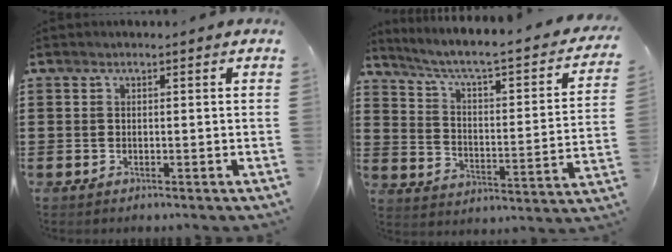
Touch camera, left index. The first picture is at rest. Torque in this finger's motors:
{"motor_torque": [0.97, -1.16, 0.03, -0.02]}